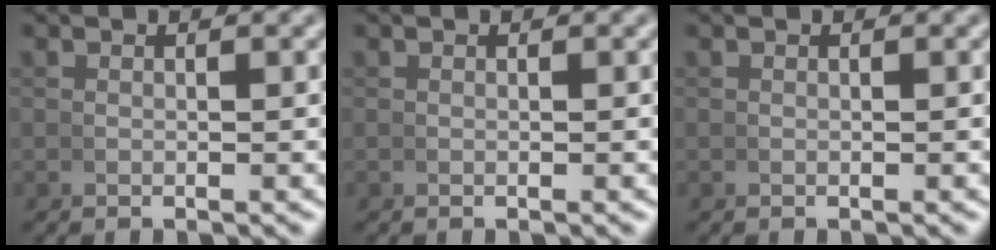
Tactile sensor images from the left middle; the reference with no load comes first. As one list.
[{"total": 0.0}, {"total": 0.0}]